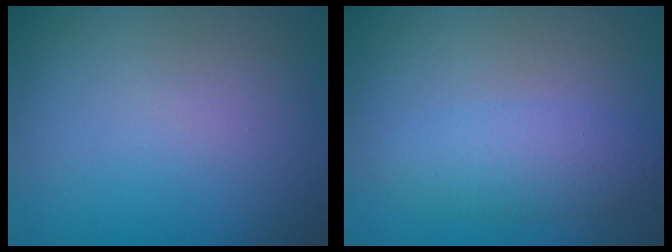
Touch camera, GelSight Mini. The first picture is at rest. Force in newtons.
{"total": 2.7, "press": 2.7, "slide": 0.0}